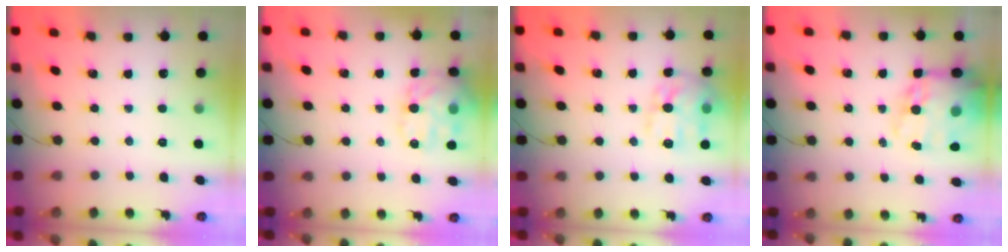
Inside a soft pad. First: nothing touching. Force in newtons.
{"total": 14.8, "press": 14.7, "slide": 1.7}
{"total": 15.8, "press": 15.7, "slide": 1.0}
{"total": 21.5, "press": 20.8, "slide": 5.3}